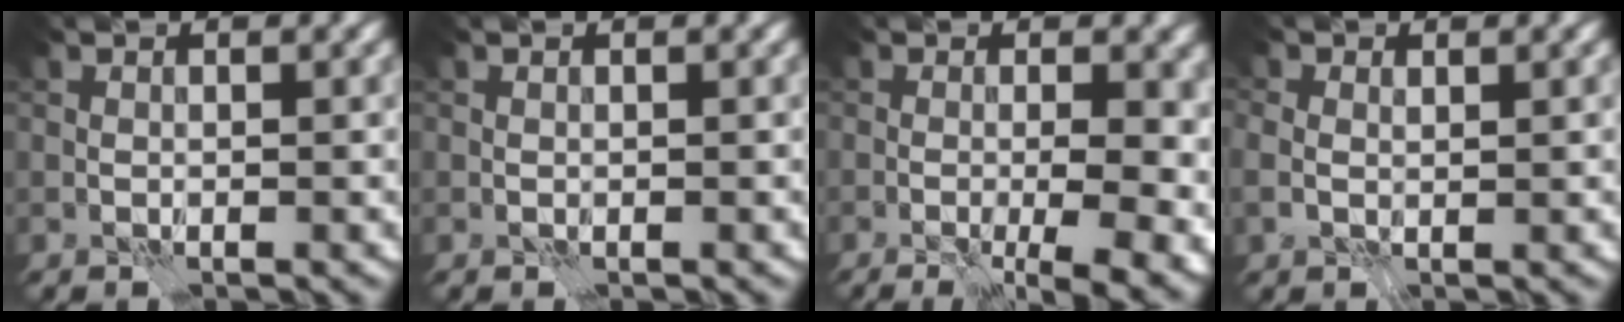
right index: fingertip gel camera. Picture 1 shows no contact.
{"total": 0.0}
{"total": 10.5, "force": [-1.2, 4.1, 9.6], "torque": [-0.068, -0.001, -0.008]}
{"total": 1.3, "force": [0.3, 1.0, 0.8], "torque": [-0.016, 0.000, 0.007]}